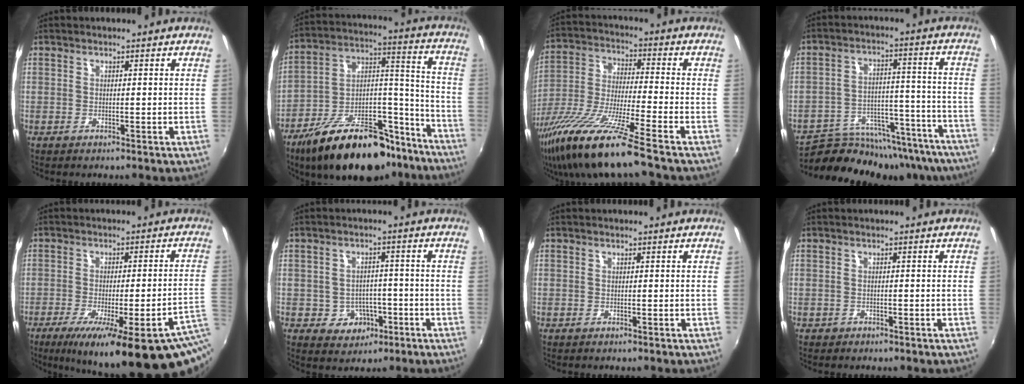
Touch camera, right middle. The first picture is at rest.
{"total": 25.7, "force": [-17.8, 11.1, 14.8], "torque": [-0.234, 0.031, -0.263]}
{"total": 16.6, "force": [-11.9, 0.4, 11.6], "torque": [-0.234, -0.038, -0.223]}
{"total": 22.0, "force": [-18.8, 7.5, 8.6], "torque": [-0.145, 0.005, -0.244]}
{"total": 23.8, "force": [-13.0, 3.9, 19.6], "torque": [-0.281, -0.059, -0.162]}
{"total": 5.8, "force": [-2.2, 5.0, 1.9], "torque": [-0.045, 0.013, -0.016]}
{"total": 0.0}
{"total": 1.8, "force": [-1.2, 1.2, 0.6], "torque": [-0.016, -0.003, -0.014]}